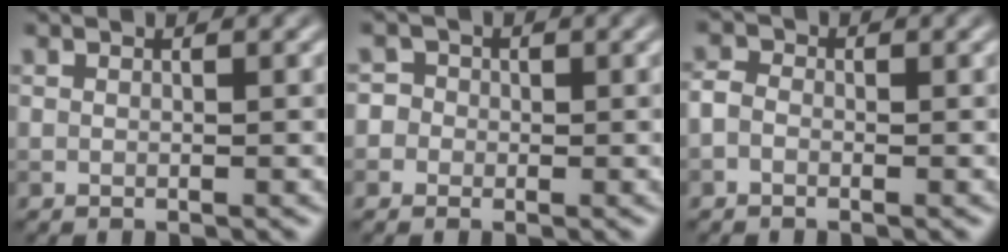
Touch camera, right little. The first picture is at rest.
{"total": 2.8, "force": [0.0, 2.6, 0.8], "torque": [0.016, 0.022, -0.026]}
{"total": 1.4, "force": [-0.7, 0.9, 0.7], "torque": [-0.013, 0.004, -0.019]}